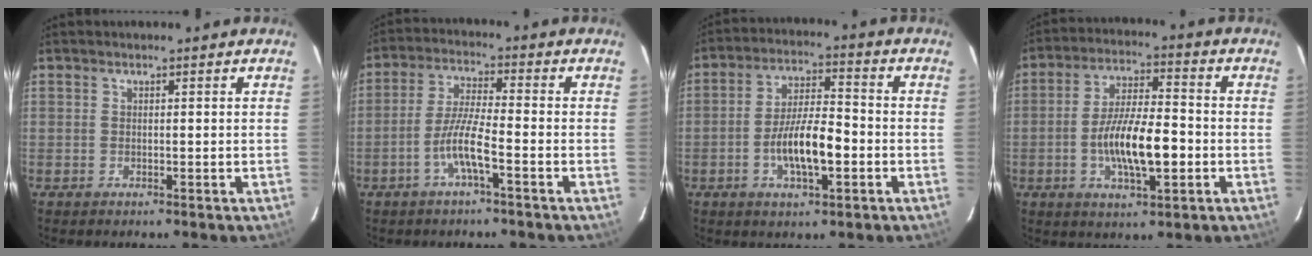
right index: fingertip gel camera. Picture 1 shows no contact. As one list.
[{"total": 6.7, "force": [-3.2, 0.2, 5.8], "torque": [-0.123, 0.004, -0.063]}, {"total": 10.0, "force": [-3.0, 2.9, 9.0], "torque": [-0.175, 0.002, -0.052]}, {"total": 12.1, "force": [-2.9, 3.5, 11.3], "torque": [-0.215, -0.003, -0.050]}]